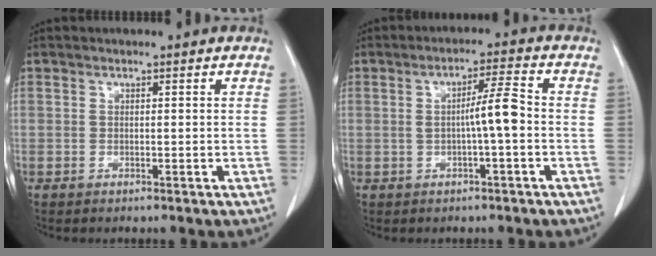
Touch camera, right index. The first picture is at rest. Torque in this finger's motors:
{"motor_torque": [0.74, -0.06, 0.12, 0.08]}